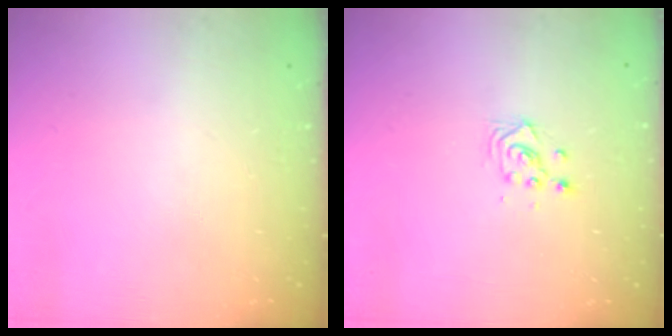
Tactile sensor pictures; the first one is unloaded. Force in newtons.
{"total": 2.9, "press": 2.9, "slide": 0.1}